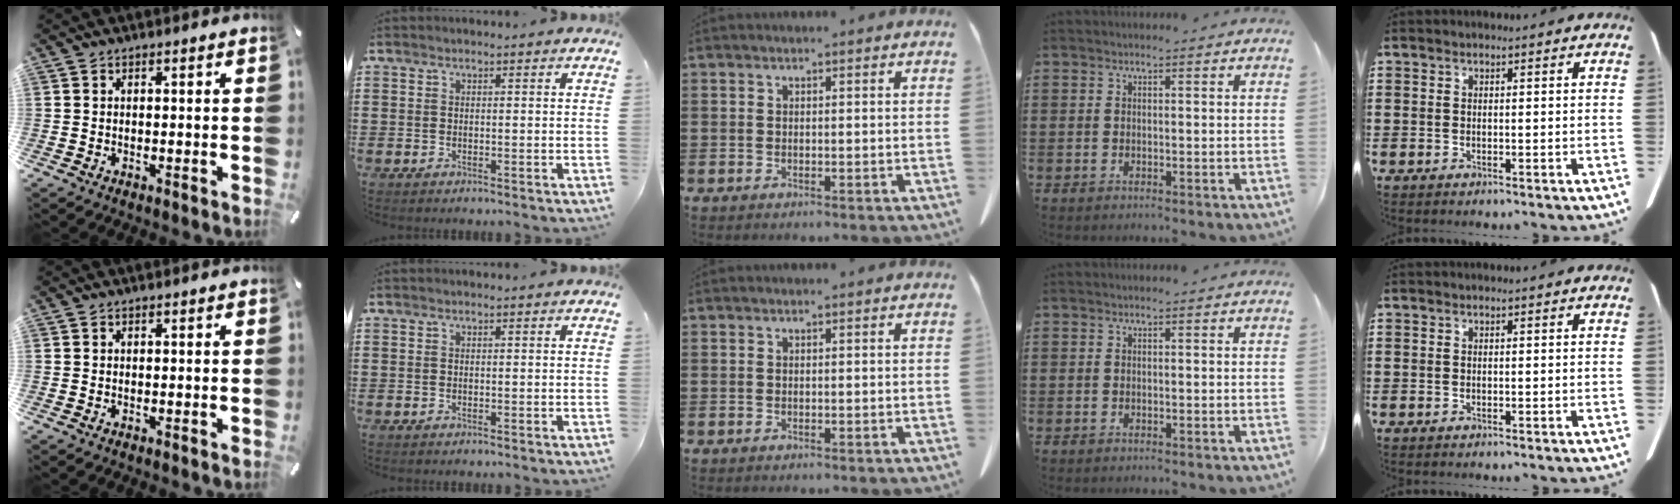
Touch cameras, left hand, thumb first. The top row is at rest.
{}